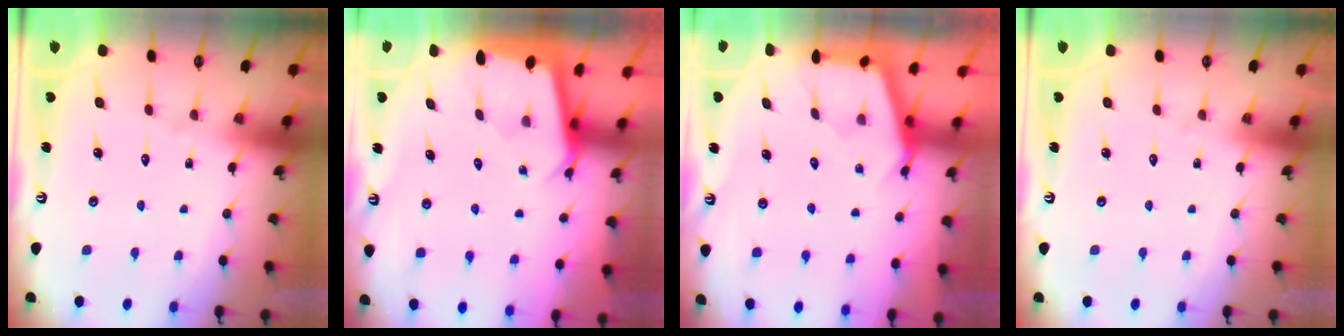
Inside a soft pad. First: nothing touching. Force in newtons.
{"total": 2.4, "press": 2.4, "slide": 0.3}
{"total": 2.9, "press": 2.8, "slide": 0.4}
{"total": 0.0}